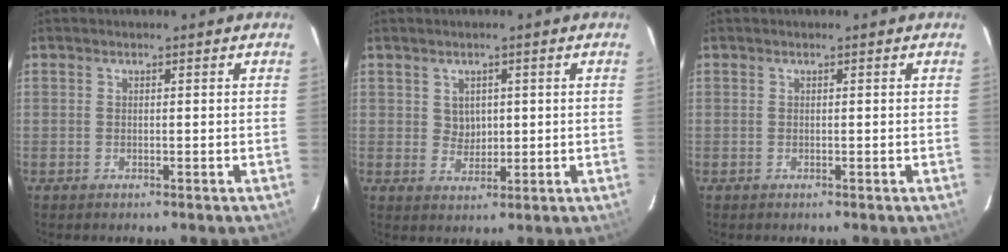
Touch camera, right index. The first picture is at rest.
{"total": 3.2, "force": [0.9, 2.9, 1.1], "torque": [-0.015, 0.006, 0.021]}
{"total": 0.0}